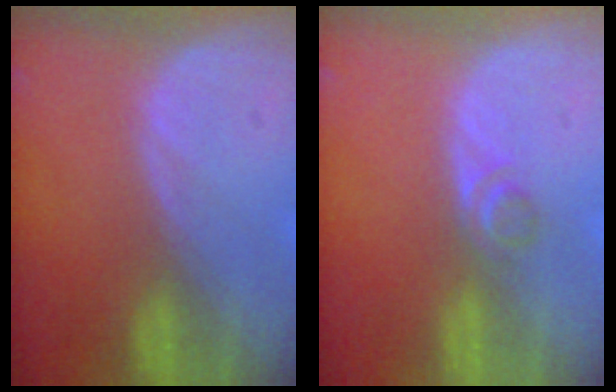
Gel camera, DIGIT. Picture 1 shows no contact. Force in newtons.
{"total": 1.9, "press": 1.7, "slide": 0.8}